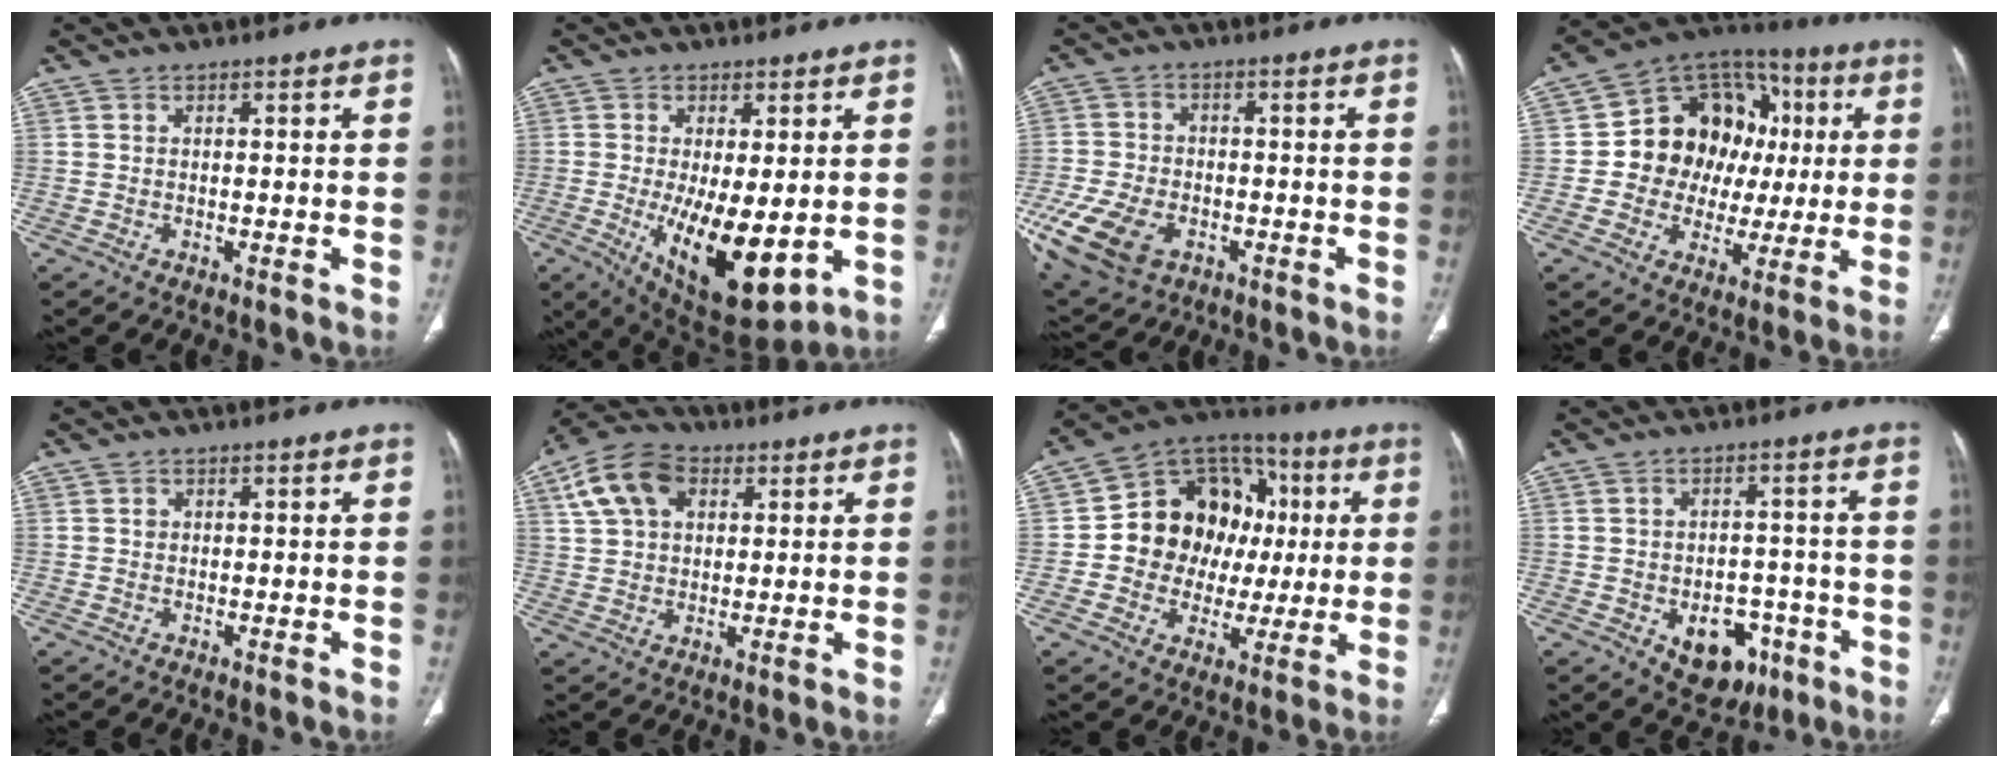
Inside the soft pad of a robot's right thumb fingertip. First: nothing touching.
{"total": 14.6, "force": [-2.4, 6.1, 13.1], "torque": [-0.206, -0.028, -0.016]}
{"total": 16.0, "force": [-6.6, 10.5, 10.0], "torque": [-0.232, -0.001, -0.110]}
{"total": 18.8, "force": [1.9, 15.2, 10.9], "torque": [-0.105, 0.036, 0.033]}
{"total": 0.6, "force": [0.1, 0.6, 0.2], "torque": [0.001, 0.002, 0.002]}
{"total": 11.0, "force": [4.2, 7.4, 7.0], "torque": [-0.121, 0.009, 0.071]}
{"total": 18.9, "force": [1.7, 15.3, 10.8], "torque": [-0.111, 0.033, 0.030]}
{"total": 10.5, "force": [-4.3, 7.4, 6.1], "torque": [-0.046, 0.031, -0.046]}